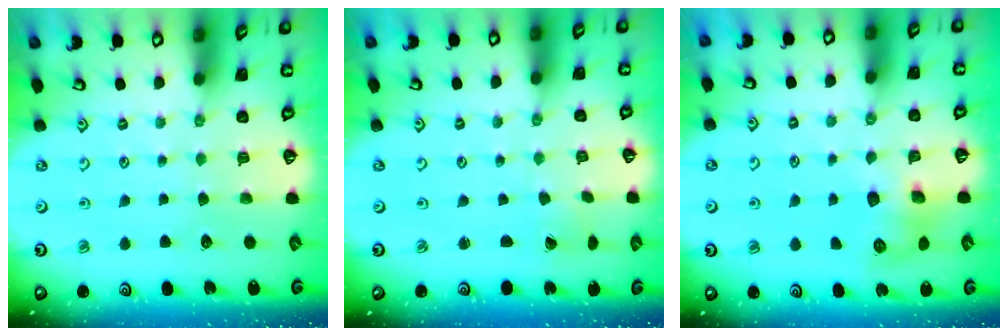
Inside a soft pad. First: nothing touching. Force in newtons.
{"total": 0.9, "press": 0.7, "slide": 0.5}
{"total": 7.5, "press": 7.5, "slide": 0.3}